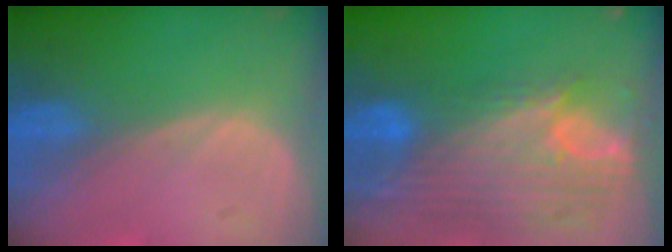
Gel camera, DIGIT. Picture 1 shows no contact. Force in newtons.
{"total": 12.1, "press": 10.2, "slide": 6.4}